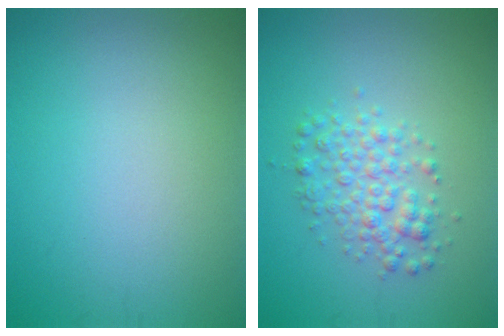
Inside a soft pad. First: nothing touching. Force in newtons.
{"total": 3.2, "press": 3.2, "slide": 0.0}